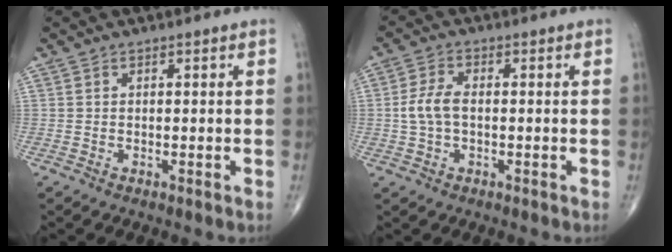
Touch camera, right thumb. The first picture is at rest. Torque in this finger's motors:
{"motor_torque": [-0.44, 0.65, 0.66, -0.07, 0.04]}